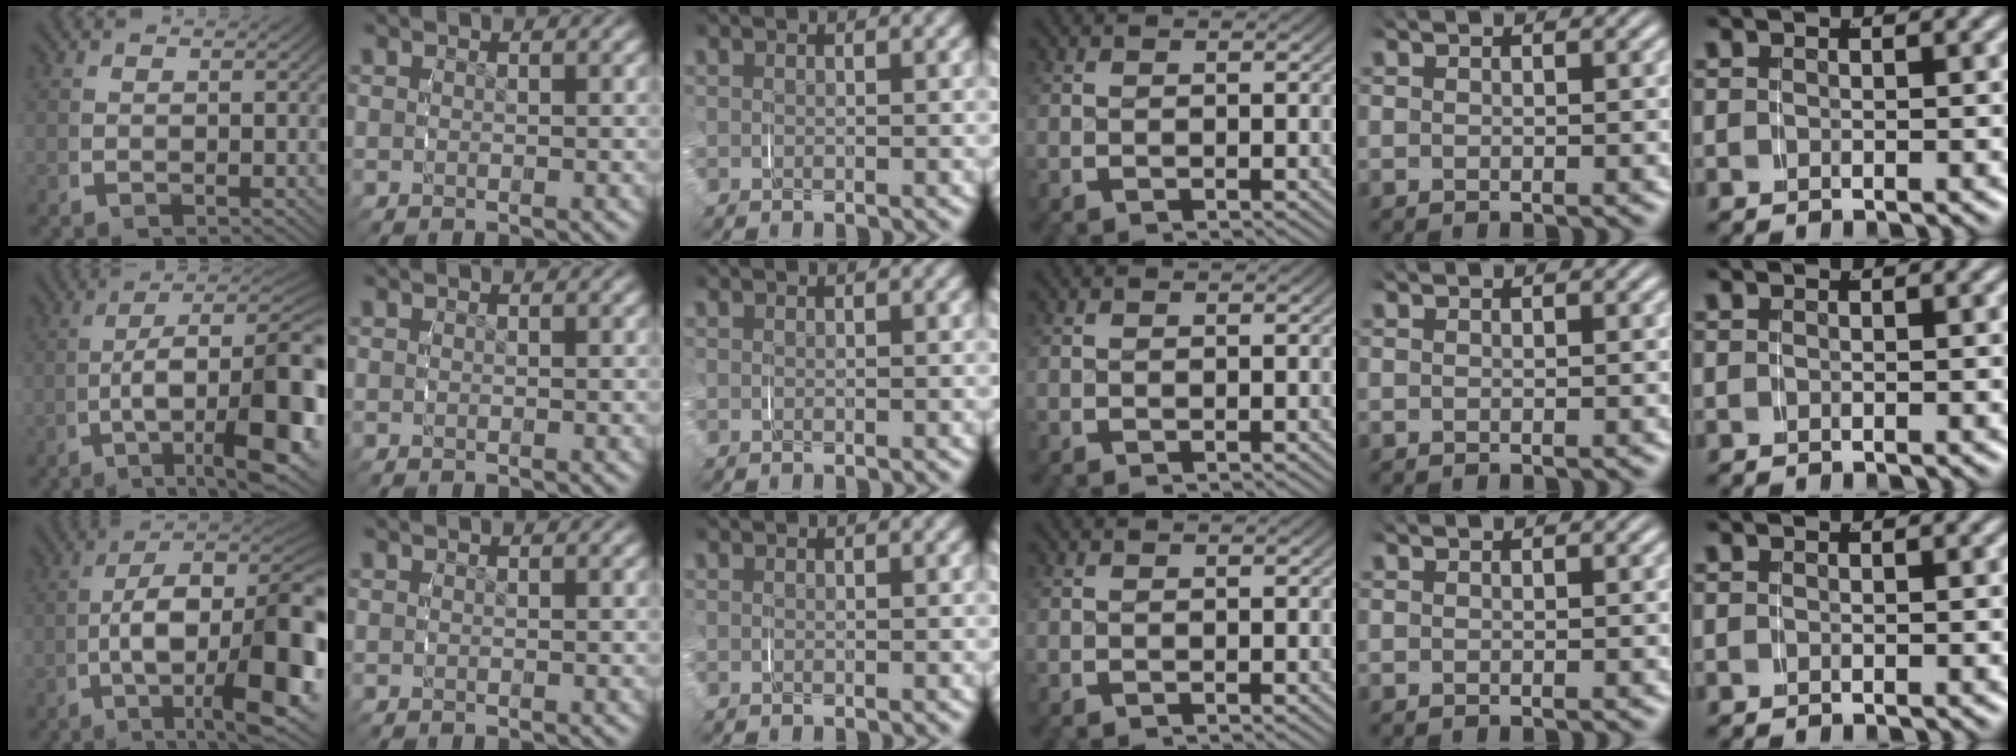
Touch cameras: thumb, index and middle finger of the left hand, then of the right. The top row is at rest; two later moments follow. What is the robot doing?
{"motion": "grasp_and_lifting", "object": "jewelry box"}